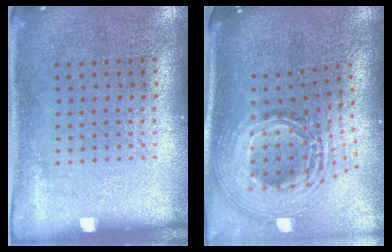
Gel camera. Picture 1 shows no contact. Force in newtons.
{"total": 3.0, "press": 2.0, "slide": 2.2}